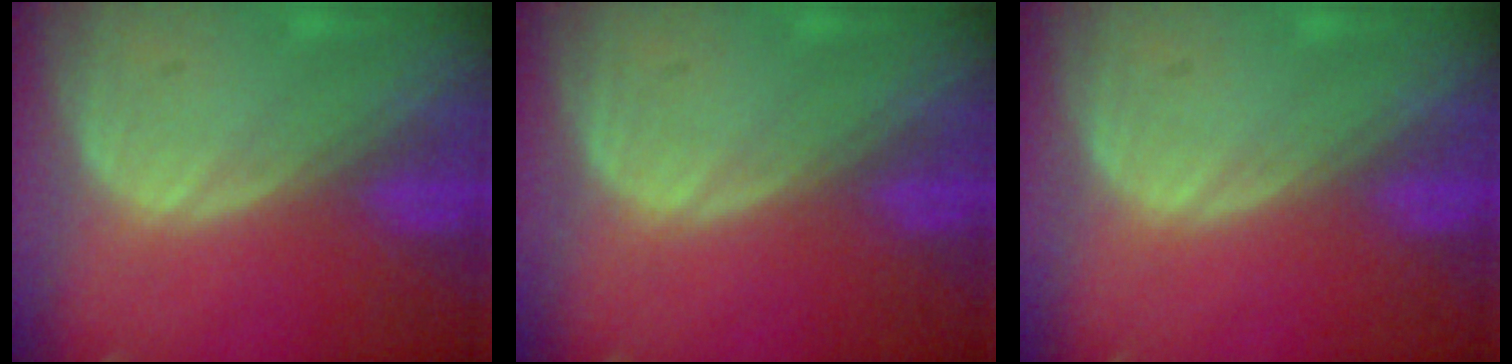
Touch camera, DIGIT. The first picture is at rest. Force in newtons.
{"total": 0.0}
{"total": 0.0}